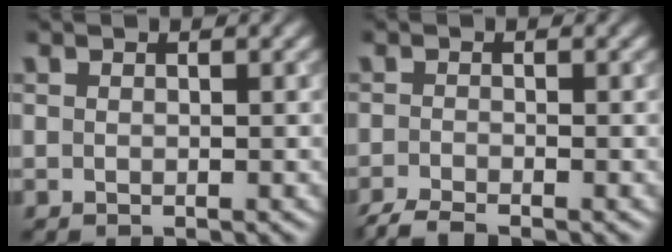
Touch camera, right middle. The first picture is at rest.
{"total": 2.4, "force": [-2.1, 0.3, 1.2], "torque": [-0.020, -0.008, -0.046]}